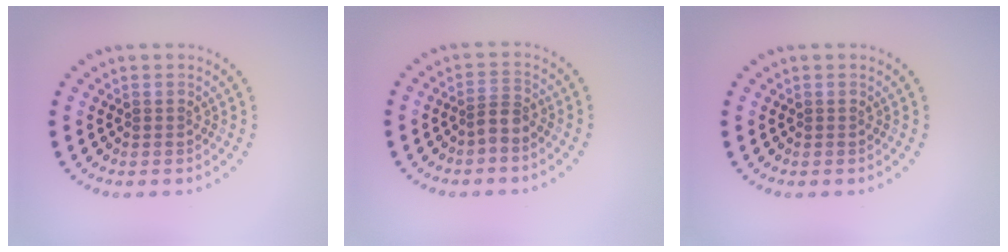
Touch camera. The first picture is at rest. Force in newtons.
{"total": 1.6, "press": 1.1, "slide": 1.2}
{"total": 0.0}